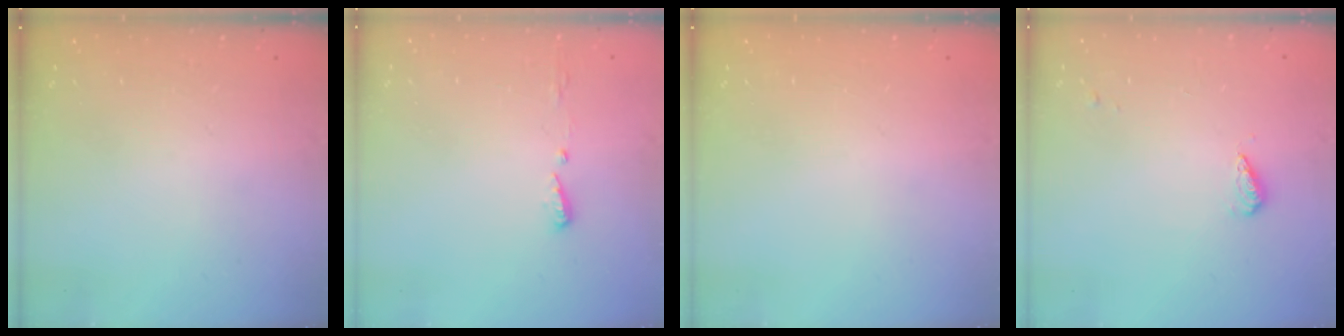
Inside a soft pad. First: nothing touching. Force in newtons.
{"total": 4.7, "press": 4.7, "slide": 0.4}
{"total": 0.0}
{"total": 3.6, "press": 3.5, "slide": 1.1}